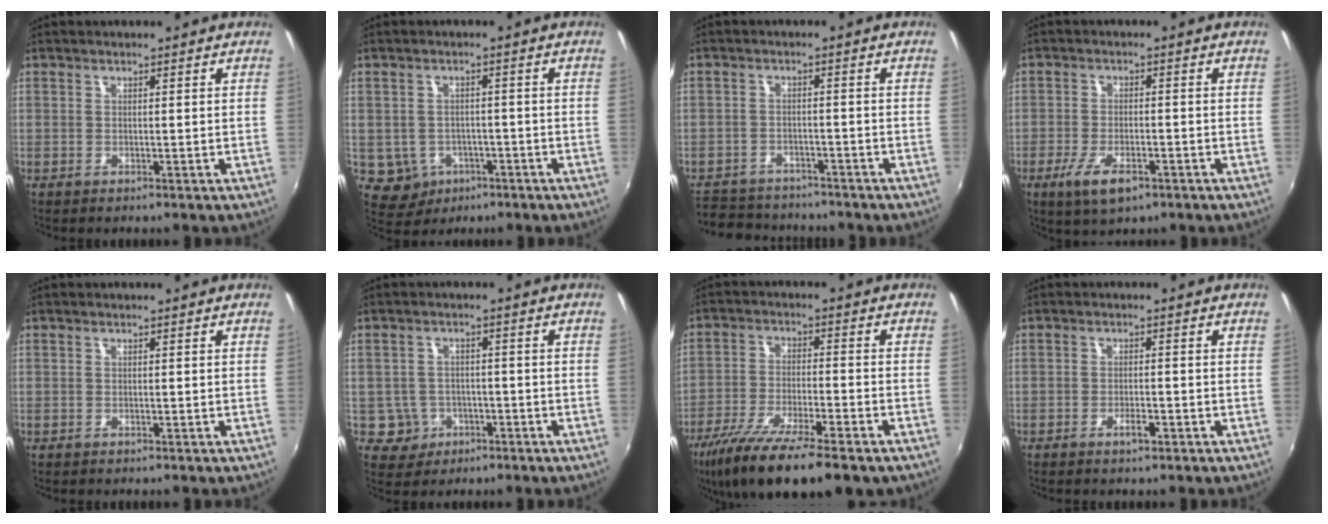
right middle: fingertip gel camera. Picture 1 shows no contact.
{"total": 6.0, "force": [-2.4, 5.2, 1.7], "torque": [-0.051, 0.004, -0.019]}
{"total": 9.0, "force": [-7.9, 3.8, 2.0], "torque": [-0.065, 0.012, -0.121]}
{"total": 6.9, "force": [-3.8, 2.6, 5.1], "torque": [-0.119, -0.016, -0.067]}
{"total": 0.0}
{"total": 5.0, "force": [-2.0, 4.5, 0.8], "torque": [-0.028, 0.012, -0.022]}
{"total": 17.7, "force": [-12.8, 3.6, 11.7], "torque": [-0.231, -0.052, -0.215]}
{"total": 2.0, "force": [-1.4, 0.5, 1.4], "torque": [-0.029, 0.002, -0.024]}